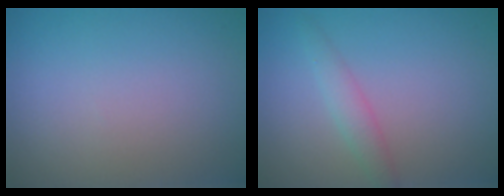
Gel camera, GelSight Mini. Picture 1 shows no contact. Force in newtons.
{"total": 1.8, "press": 1.8, "slide": 0.1}